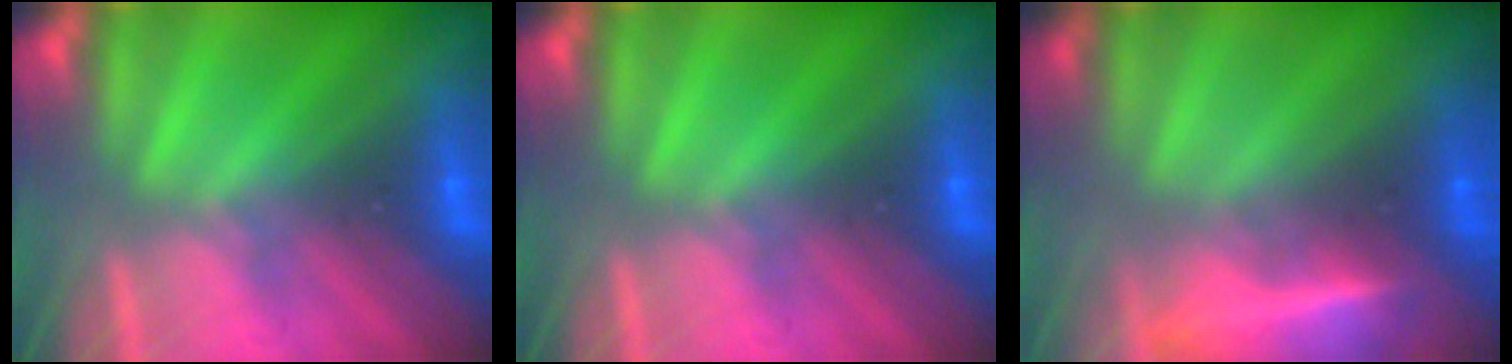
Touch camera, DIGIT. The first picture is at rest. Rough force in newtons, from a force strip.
{"total": 0.0}
{"total": 7.9}